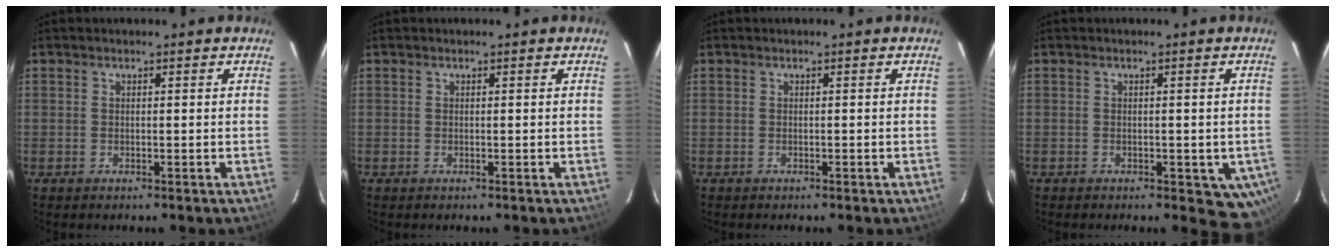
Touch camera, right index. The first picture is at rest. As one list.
[{"total": 0.0}, {"total": 0.0}, {"total": 5.8, "force": [-2.3, 3.8, 3.8], "torque": [-0.029, 0.003, -0.022]}]